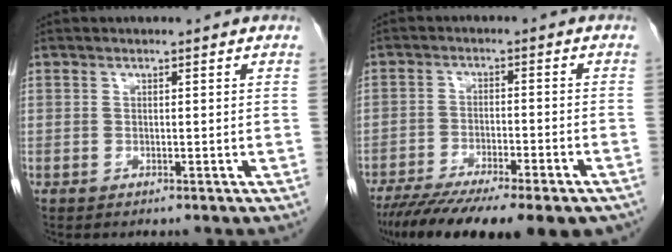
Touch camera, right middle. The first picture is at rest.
{"total": 18.4, "force": [-14.2, 3.7, 11.1], "torque": [-0.158, -0.025, -0.210]}